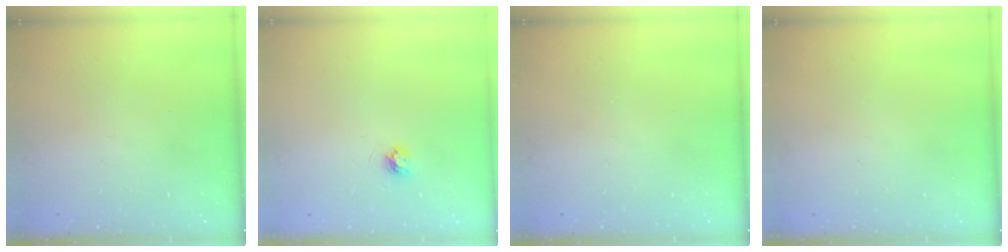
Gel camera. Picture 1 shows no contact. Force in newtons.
{"total": 3.9, "press": 3.9, "slide": 0.5}
{"total": 0.0}
{"total": 0.0}